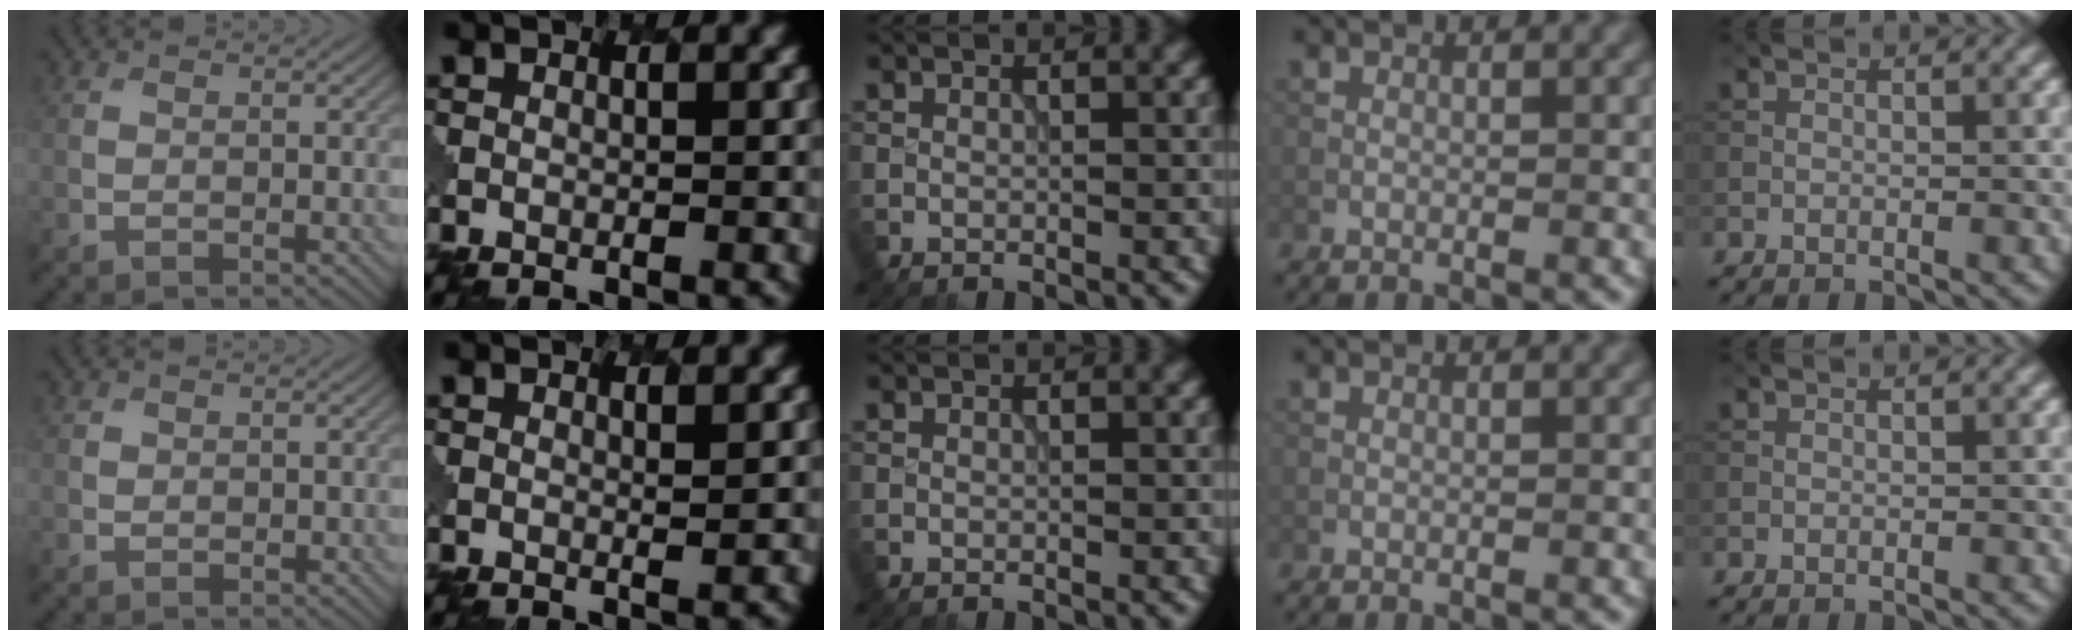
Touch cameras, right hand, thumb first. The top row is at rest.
{"thumb": {"total": 0.7, "force": [0.3, 0.6, 0.1], "torque": [0.001, -0.003, 0.006]}, "index": {"total": 1.1, "force": [0.8, 0.3, 0.8], "torque": [-0.007, -0.001, 0.011]}}